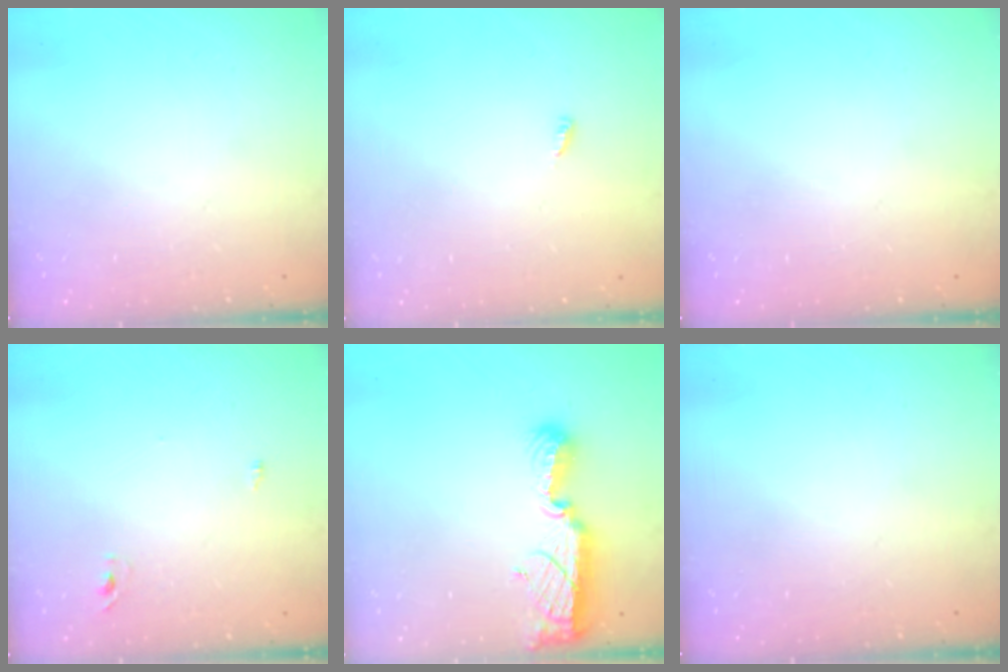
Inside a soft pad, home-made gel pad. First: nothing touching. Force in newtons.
{"total": 2.5, "press": 2.5, "slide": 0.2}
{"total": 0.0}
{"total": 2.4, "press": 2.2, "slide": 1.0}
{"total": 9.9, "press": 9.9, "slide": 0.8}
{"total": 0.0}